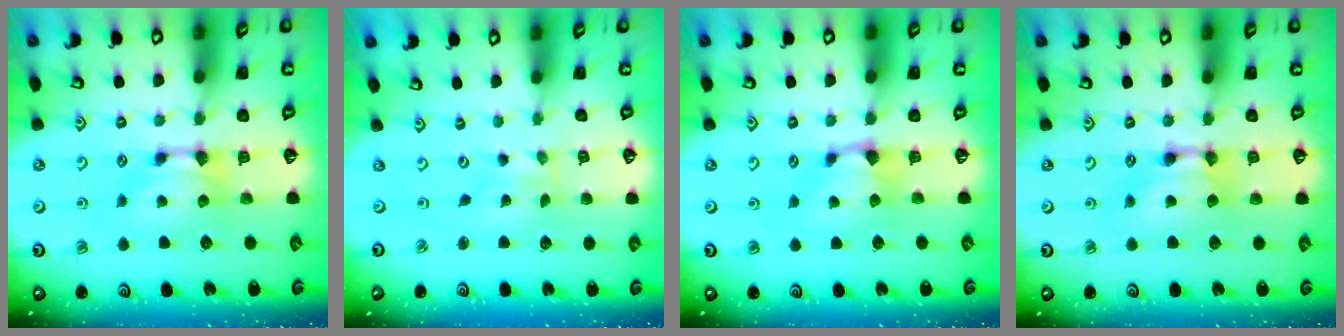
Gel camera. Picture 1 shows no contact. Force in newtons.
{"total": 5.5, "press": 5.4, "slide": 0.8}
{"total": 0.8, "press": 0.2, "slide": 0.8}
{"total": 1.8, "press": 1.7, "slide": 0.0}